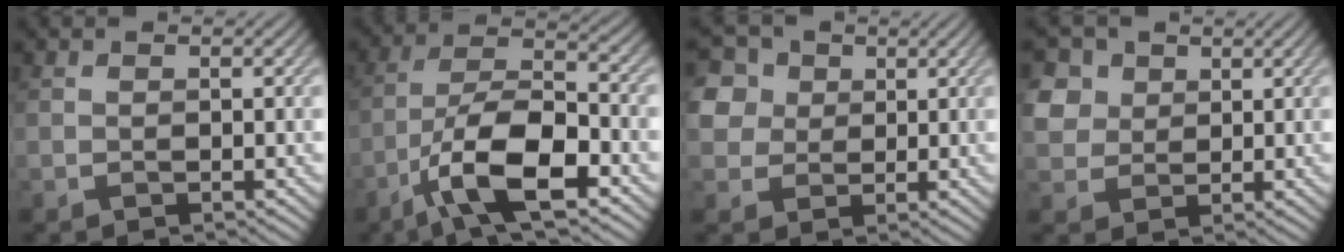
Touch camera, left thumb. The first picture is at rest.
{"total": 11.6, "force": [-5.8, 4.1, 9.2], "torque": [-0.168, 0.000, -0.116]}
{"total": 7.9, "force": [3.6, 6.1, 3.5], "torque": [-0.130, 0.017, 0.058]}
{"total": 4.9, "force": [2.1, 4.0, 1.8], "torque": [-0.065, 0.008, 0.032]}